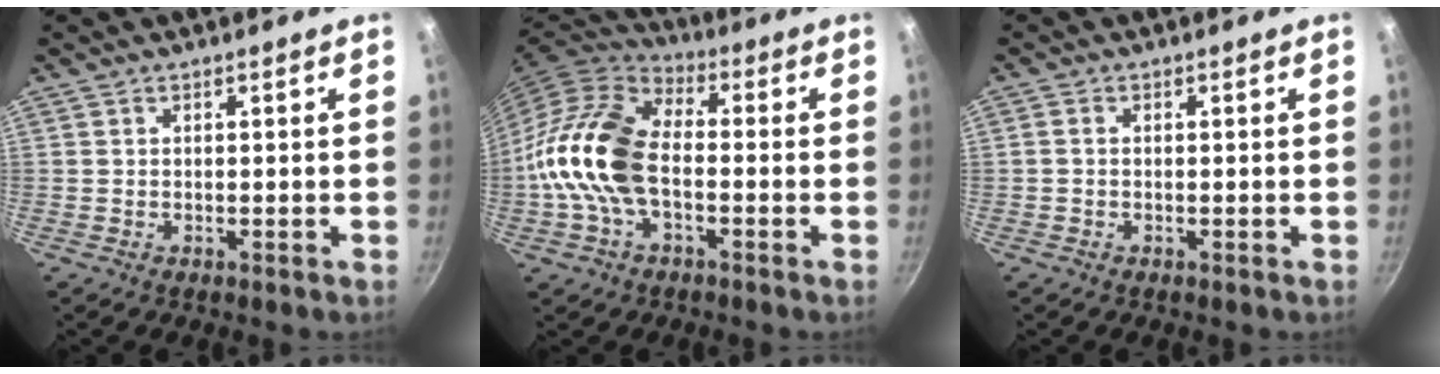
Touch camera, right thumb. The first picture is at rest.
{"total": 16.0, "force": [-2.4, 9.7, 12.5], "torque": [-0.220, 0.035, -0.062]}
{"total": 0.9, "force": [-0.1, 0.6, 0.6], "torque": [-0.011, 0.004, -0.003]}